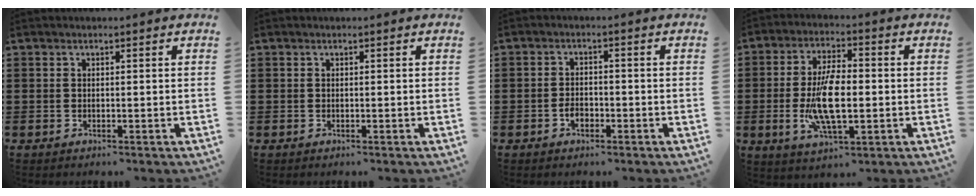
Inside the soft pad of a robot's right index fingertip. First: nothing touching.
{"total": 0.0}
{"total": 2.0, "force": [-1.1, 1.2, 1.3], "torque": [-0.027, 0.001, -0.021]}
{"total": 10.7, "force": [-1.3, 4.1, 9.8], "torque": [-0.214, -0.011, -0.026]}